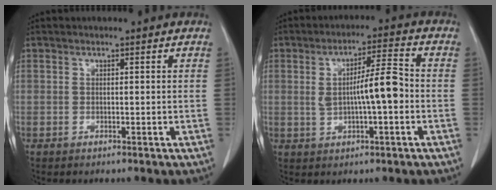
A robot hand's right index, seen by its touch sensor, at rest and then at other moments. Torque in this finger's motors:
{"motor_torque": [0.26, -0.03, 0.20, 0.08]}